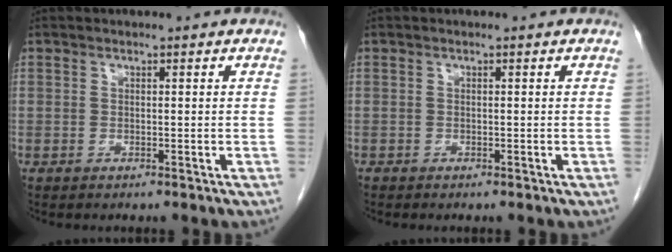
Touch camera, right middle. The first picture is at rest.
{"total": 0.0}